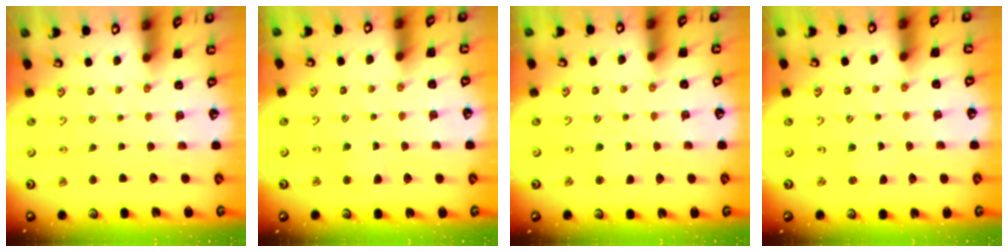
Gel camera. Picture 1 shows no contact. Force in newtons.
{"total": 2.4, "press": 2.4, "slide": 0.3}
{"total": 1.4, "press": 1.4, "slide": 0.2}
{"total": 1.1, "press": 1.1, "slide": 0.2}